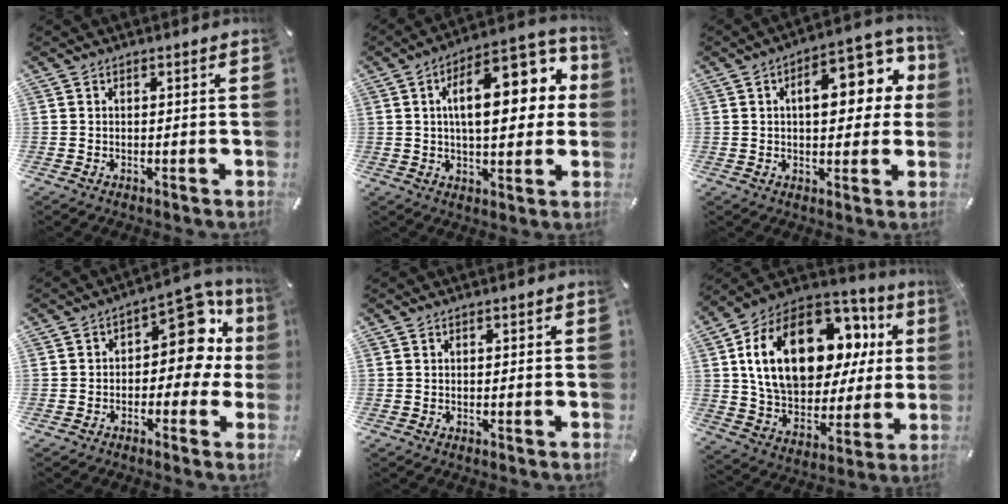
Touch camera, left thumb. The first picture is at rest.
{"total": 19.6, "force": [5.0, 9.3, 16.6], "torque": [-0.235, -0.012, 0.076]}
{"total": 15.2, "force": [3.7, 7.9, 12.5], "torque": [-0.163, -0.009, 0.058]}
{"total": 13.4, "force": [3.5, 7.6, 10.5], "torque": [-0.126, -0.022, 0.054]}
{"total": 0.0}
{"total": 24.4, "force": [9.2, 14.9, 17.0], "torque": [-0.312, -0.040, 0.159]}